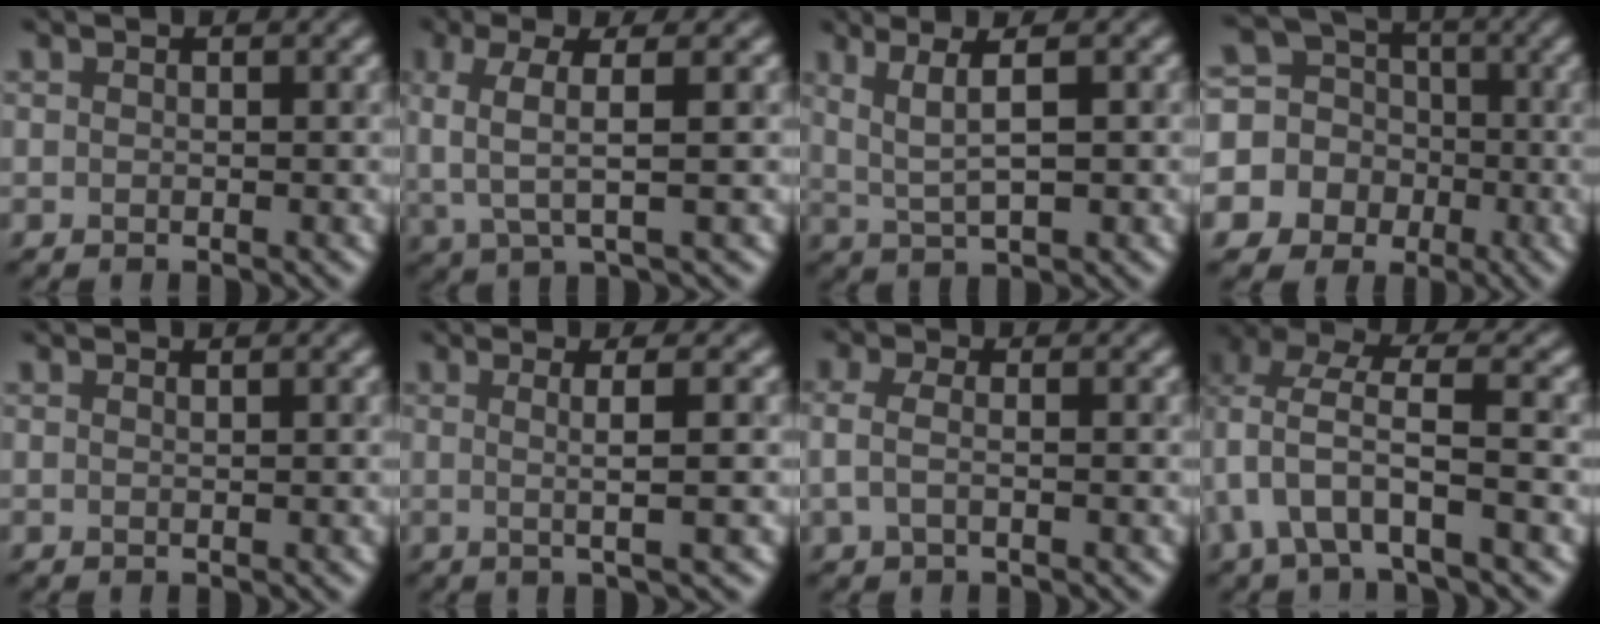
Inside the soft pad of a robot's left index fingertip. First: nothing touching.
{"total": 4.1, "force": [0.8, 1.1, 3.8], "torque": [-0.083, 0.005, 0.018]}
{"total": 3.7, "force": [1.2, 0.8, 3.4], "torque": [-0.066, 0.001, 0.034]}
{"total": 9.0, "force": [-1.9, 8.5, 2.4], "torque": [-0.076, 0.018, -0.059]}
{"total": 0.6, "force": [0.4, 0.3, 0.4], "torque": [-0.002, -0.002, -0.001]}
{"total": 3.3, "force": [0.2, 0.7, 3.2], "torque": [-0.050, 0.003, -0.002]}
{"total": 1.9, "force": [-0.2, 0.9, 1.6], "torque": [-0.041, 0.000, -0.007]}
{"total": 5.4, "force": [-1.0, 2.1, 4.8], "torque": [-0.100, 0.008, -0.023]}